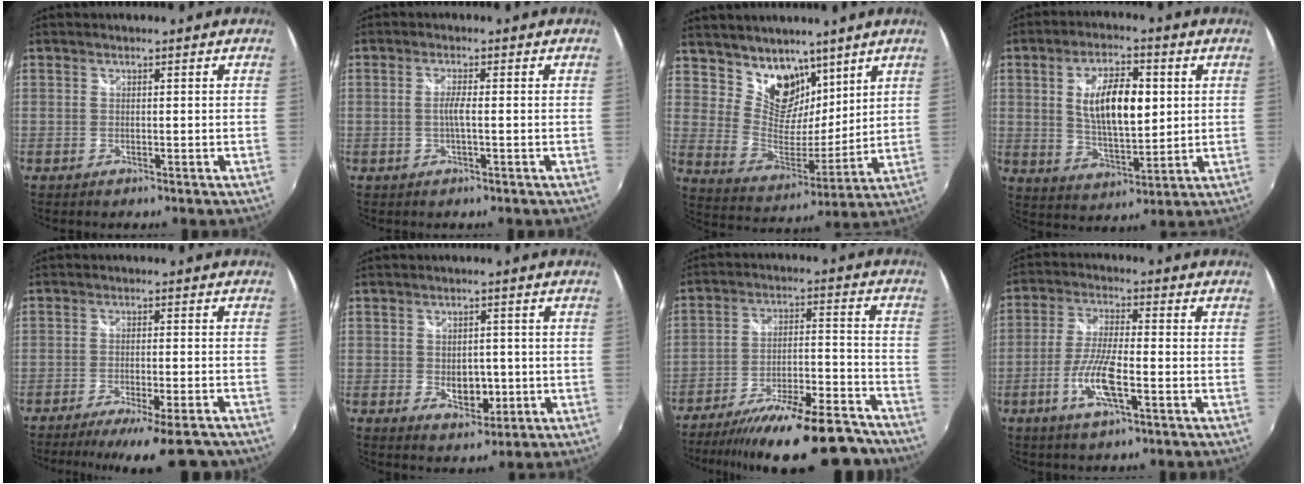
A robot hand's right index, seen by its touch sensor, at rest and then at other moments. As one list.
[{"total": 2.2, "force": [-0.4, 0.0, 2.2], "torque": [-0.043, 0.000, -0.010]}, {"total": 11.9, "force": [8.4, 7.3, 4.3], "torque": [-0.074, -0.008, 0.159]}, {"total": 12.2, "force": [2.3, 5.2, 10.8], "torque": [-0.194, 0.005, 0.046]}, {"total": 12.9, "force": [-10.7, 2.0, 6.9], "torque": [-0.135, -0.030, -0.155]}, {"total": 5.8, "force": [-1.0, 3.9, 4.1], "torque": [-0.068, -0.008, -0.011]}, {"total": 22.7, "force": [-19.5, 5.0, 10.6], "torque": [-0.180, -0.008, -0.273]}, {"total": 8.9, "force": [-3.3, 1.9, 8.0], "torque": [-0.167, -0.004, -0.067]}]